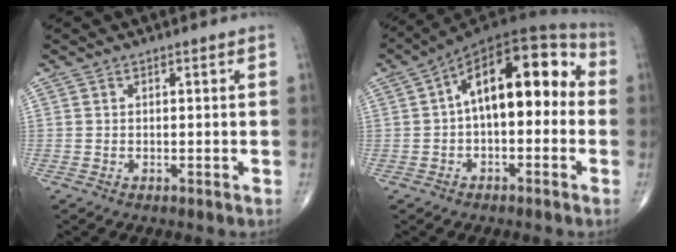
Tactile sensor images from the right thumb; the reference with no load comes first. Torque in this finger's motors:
{"motor_torque": [-0.14, 1.31, 0.97, 0.13, 0.10]}